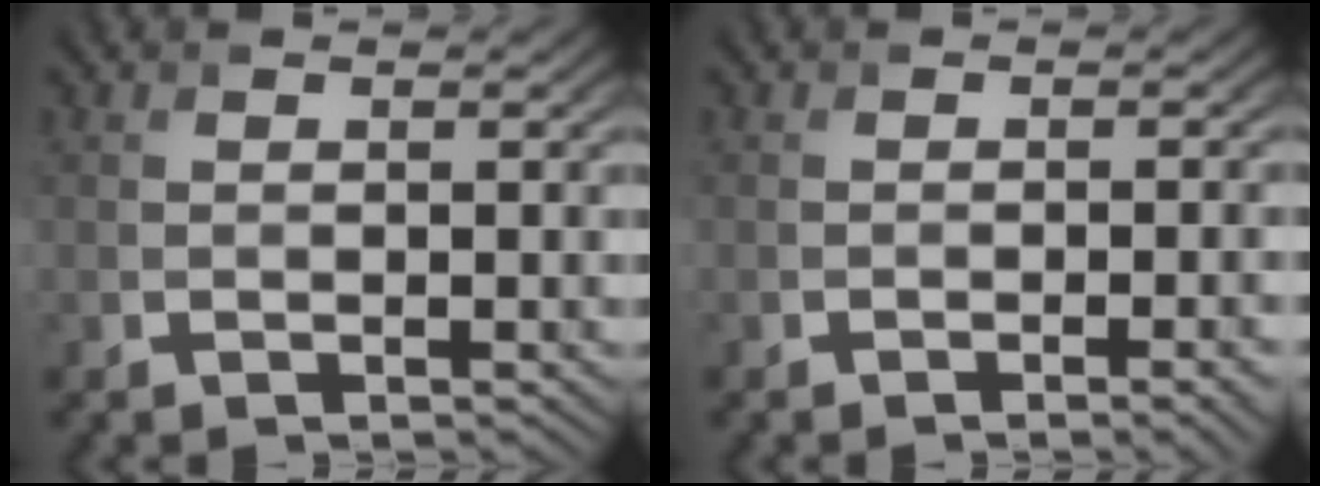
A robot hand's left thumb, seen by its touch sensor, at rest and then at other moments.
{"total": 2.7, "force": [-1.3, 0.7, 2.2], "torque": [-0.027, 0.005, -0.020]}